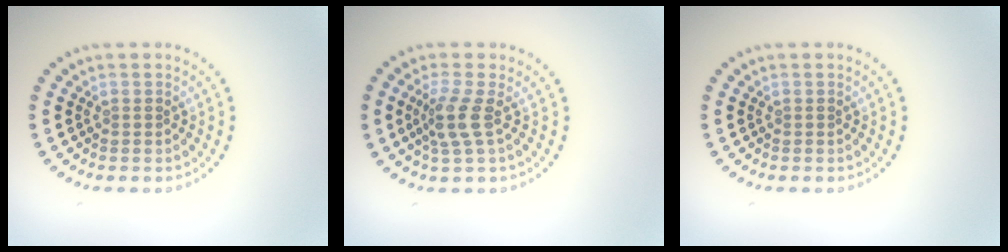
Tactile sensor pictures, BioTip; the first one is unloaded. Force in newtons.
{"total": 2.5, "press": 1.9, "slide": 1.6}
{"total": 0.0}